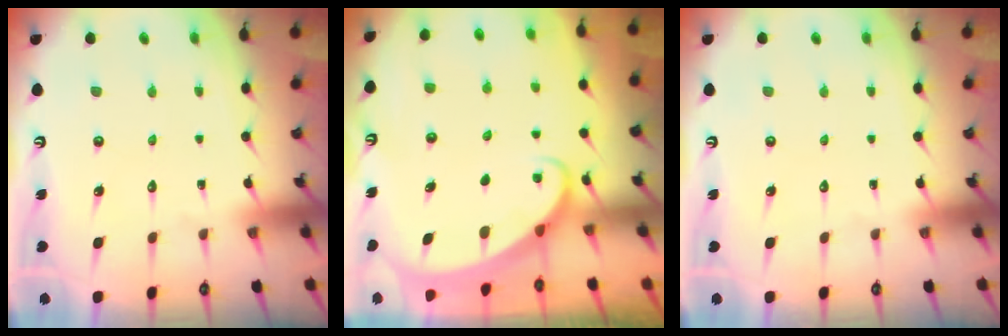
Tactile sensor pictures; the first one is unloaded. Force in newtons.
{"total": 1.8, "press": 1.8, "slide": 0.2}
{"total": 0.0}